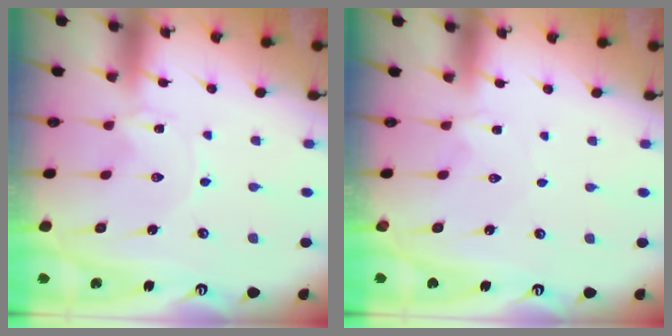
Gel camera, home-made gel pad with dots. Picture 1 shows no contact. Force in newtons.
{"total": 1.8, "press": 1.7, "slide": 0.4}